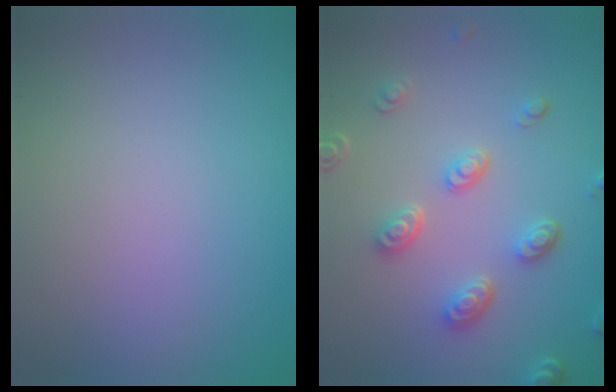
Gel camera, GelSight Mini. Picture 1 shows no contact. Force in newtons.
{"total": 3.8, "press": 3.2, "slide": 2.0}